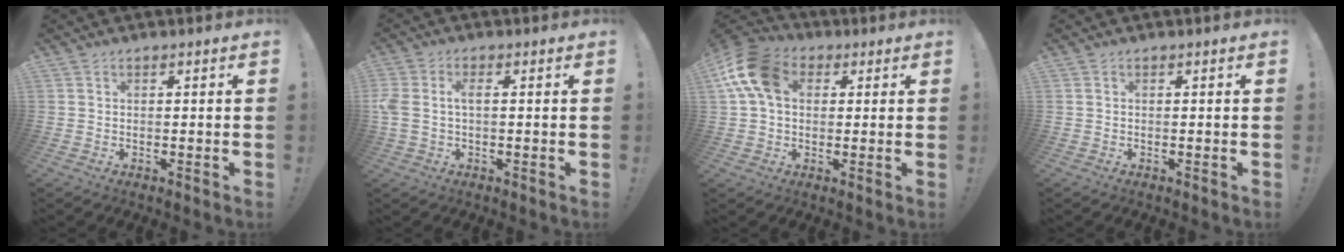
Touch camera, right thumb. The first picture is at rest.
{"total": 4.3, "force": [-0.2, 2.2, 3.6], "torque": [-0.090, 0.004, -0.008]}
{"total": 15.0, "force": [3.9, 10.5, 9.9], "torque": [-0.183, 0.002, 0.079]}
{"total": 0.0}